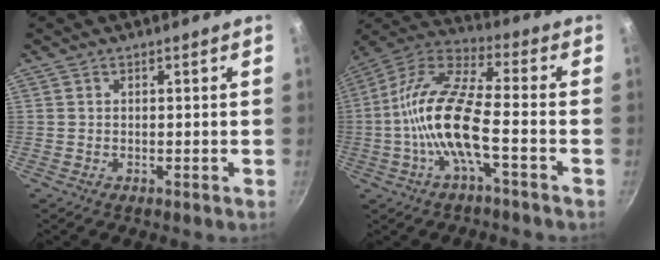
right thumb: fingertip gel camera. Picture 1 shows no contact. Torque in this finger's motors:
{"motor_torque": [2.65, 2.36, 2.01, -0.76, 0.42]}